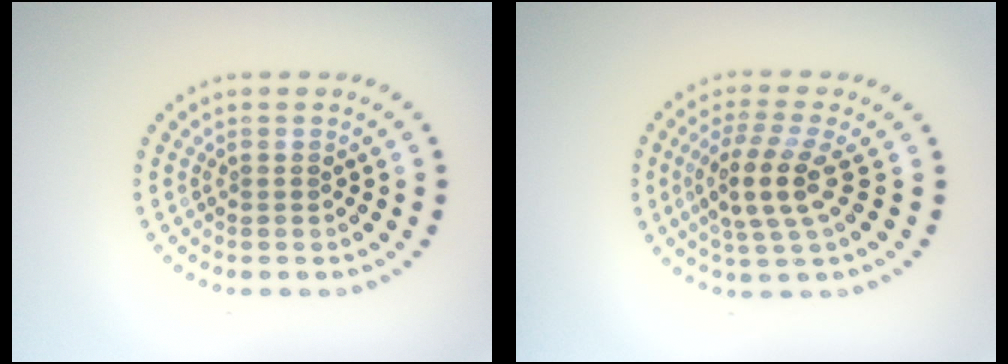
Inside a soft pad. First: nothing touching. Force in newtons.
{"total": 4.0, "press": 3.4, "slide": 2.1}